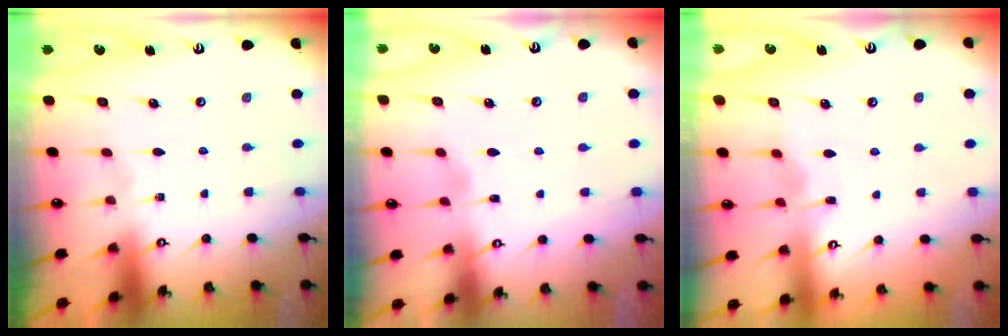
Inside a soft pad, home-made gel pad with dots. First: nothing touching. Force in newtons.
{"total": 3.0, "press": 2.9, "slide": 0.4}
{"total": 2.9, "press": 2.9, "slide": 0.4}